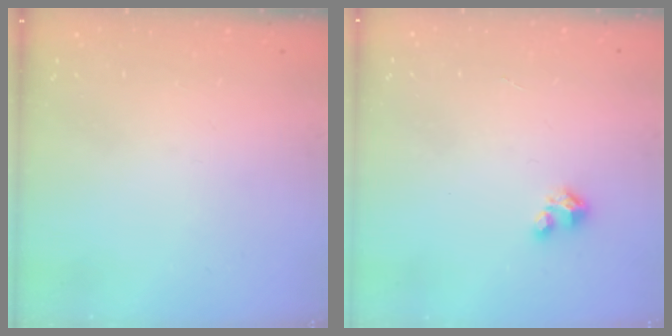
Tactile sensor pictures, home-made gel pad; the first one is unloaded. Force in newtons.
{"total": 1.6, "press": 1.6, "slide": 0.1}